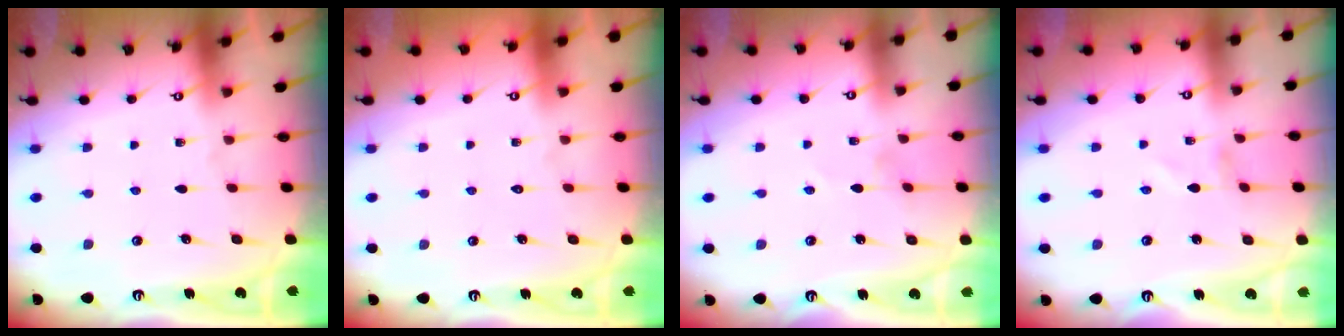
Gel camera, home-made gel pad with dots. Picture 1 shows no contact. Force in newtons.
{"total": 1.6, "press": 1.6, "slide": 0.1}
{"total": 0.0}
{"total": 1.3, "press": 1.2, "slide": 0.1}